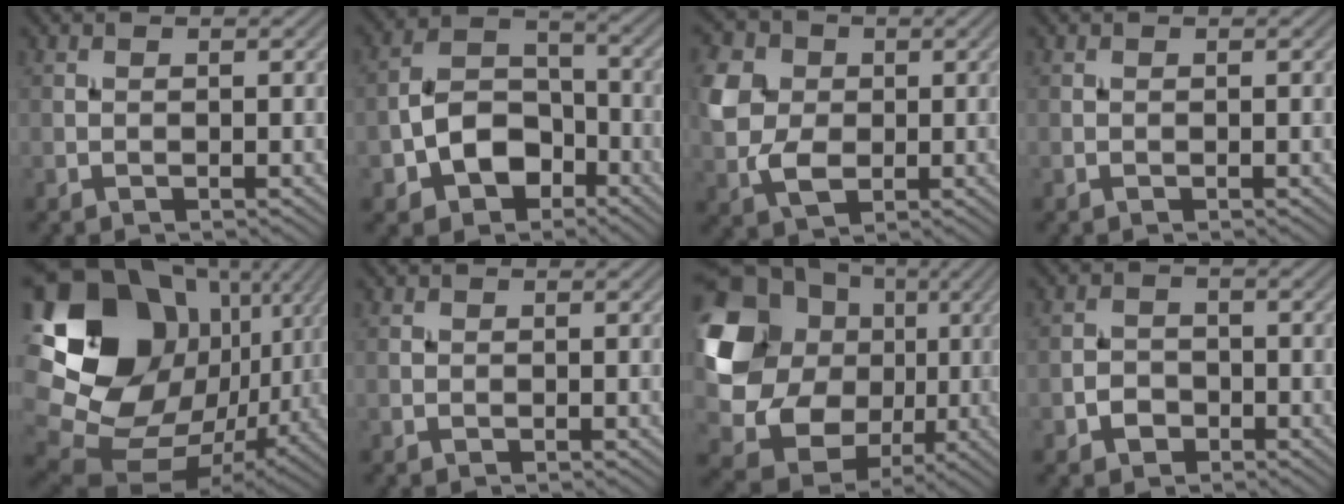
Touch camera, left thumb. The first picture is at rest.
{"total": 8.3, "force": [-3.6, 5.8, 4.8], "torque": [-0.093, -0.001, -0.077]}
{"total": 7.1, "force": [0.5, 5.7, 4.1], "torque": [-0.112, 0.000, 0.003]}
{"total": 0.0}
{"total": 21.4, "force": [4.3, 16.4, 13.1], "torque": [-0.298, -0.006, 0.114]}
{"total": 0.0}
{"total": 15.7, "force": [2.0, 13.2, 8.2], "torque": [-0.202, -0.006, 0.030]}
{"total": 2.5, "force": [-1.3, 1.9, 1.0], "torque": [-0.013, 0.002, -0.029]}